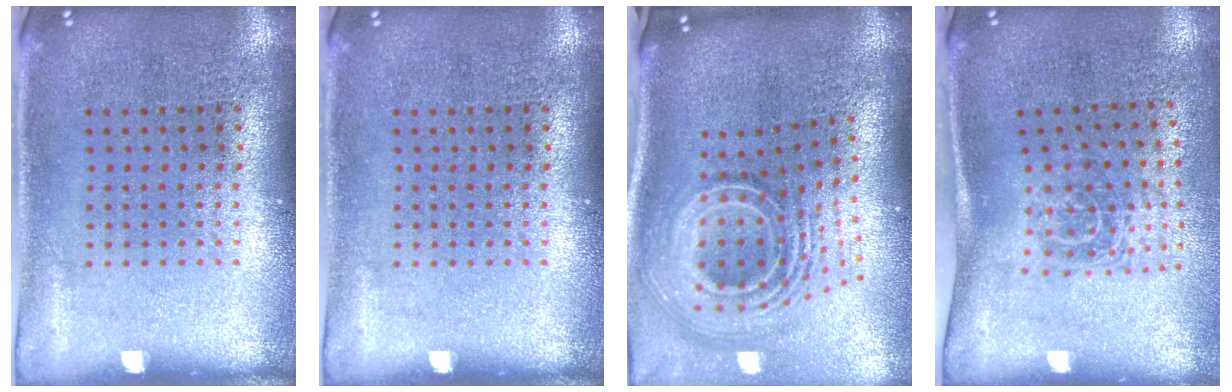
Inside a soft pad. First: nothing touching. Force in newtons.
{"total": 0.0}
{"total": 3.2, "press": 2.0, "slide": 2.5}
{"total": 1.7, "press": 1.1, "slide": 1.3}